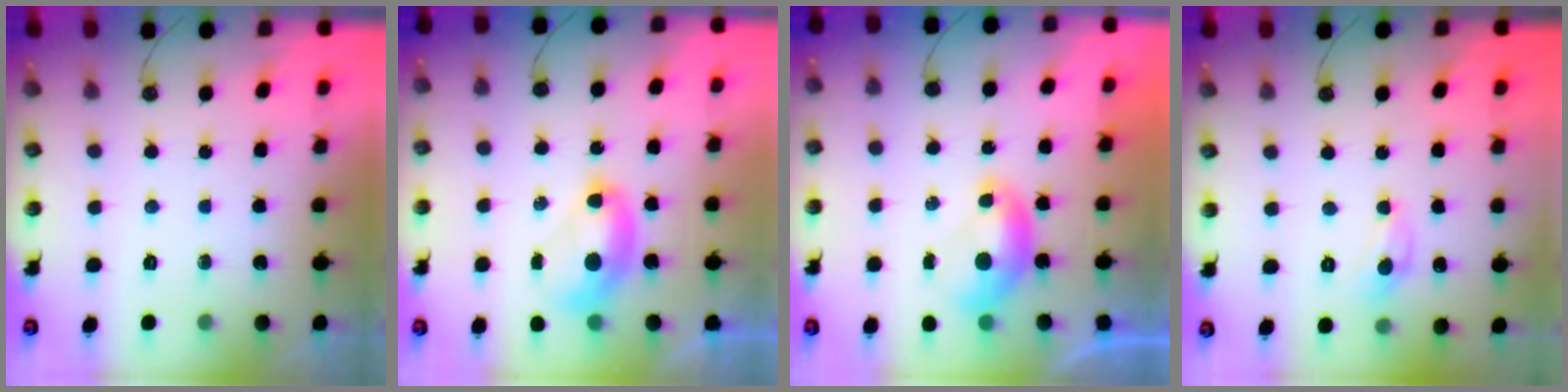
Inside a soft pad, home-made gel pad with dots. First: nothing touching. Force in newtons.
{"total": 2.7, "press": 2.7, "slide": 0.1}
{"total": 0.0}
{"total": 1.5, "press": 1.5, "slide": 0.2}